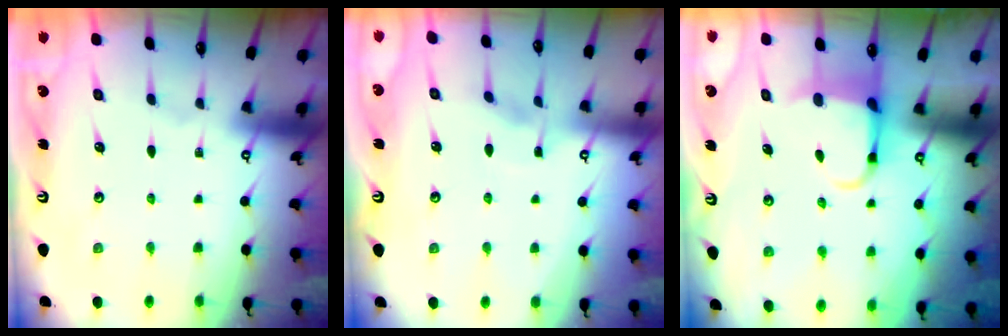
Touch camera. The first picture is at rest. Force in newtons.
{"total": 3.3, "press": 3.3, "slide": 0.4}
{"total": 4.0, "press": 3.8, "slide": 0.9}